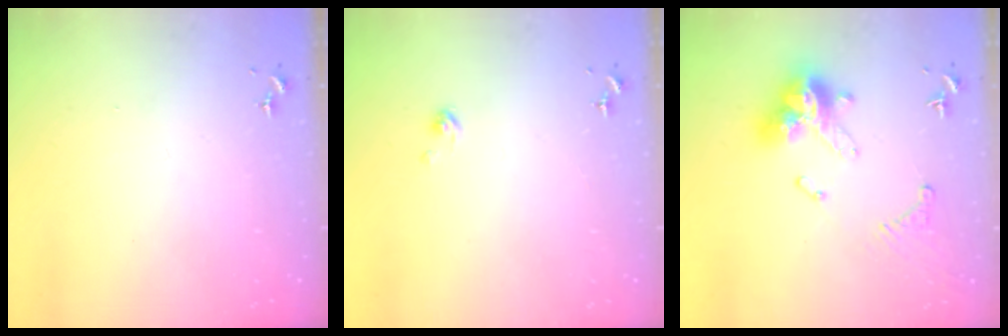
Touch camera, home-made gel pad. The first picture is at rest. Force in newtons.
{"total": 2.4, "press": 2.4, "slide": 0.3}
{"total": 17.1, "press": 17.0, "slide": 1.8}